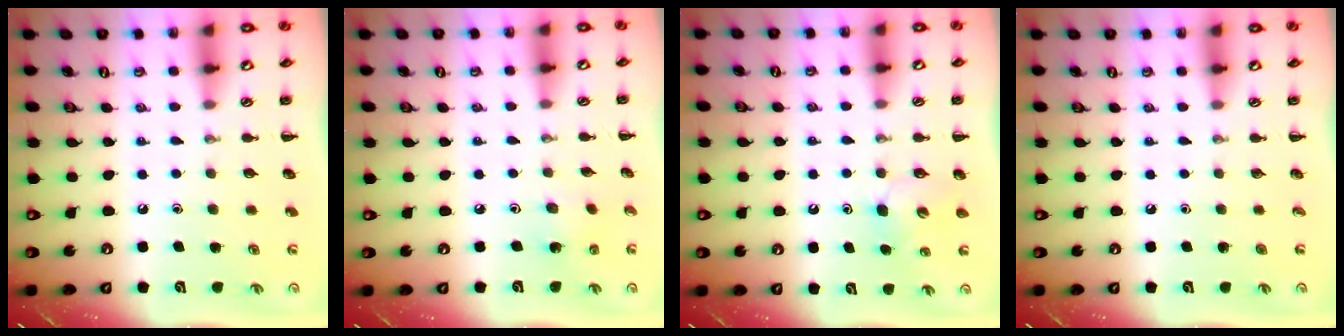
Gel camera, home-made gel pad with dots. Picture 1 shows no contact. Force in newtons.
{"total": 2.1, "press": 2.0, "slide": 0.7}
{"total": 4.6, "press": 4.5, "slide": 1.1}
{"total": 0.0}